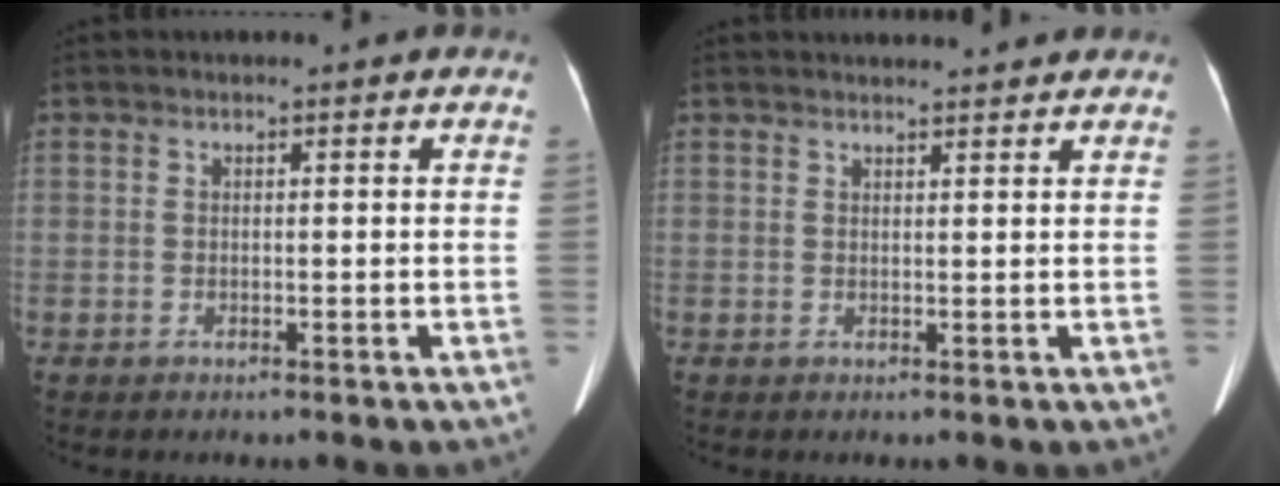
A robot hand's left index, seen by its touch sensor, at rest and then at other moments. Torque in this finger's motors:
{"motor_torque": [0.32, -0.55, -0.02, -0.01]}